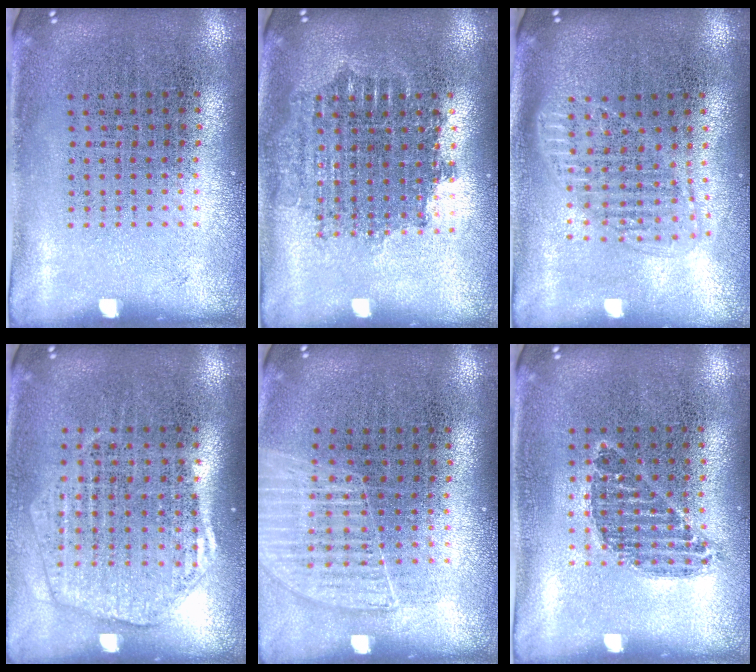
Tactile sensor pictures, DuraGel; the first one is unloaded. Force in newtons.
{"total": 1.6, "press": 1.3, "slide": 1.0}
{"total": 1.6, "press": 1.3, "slide": 0.8}
{"total": 1.9, "press": 1.7, "slide": 0.8}
{"total": 1.1, "press": 1.1, "slide": 0.1}
{"total": 0.8, "press": 0.7, "slide": 0.4}